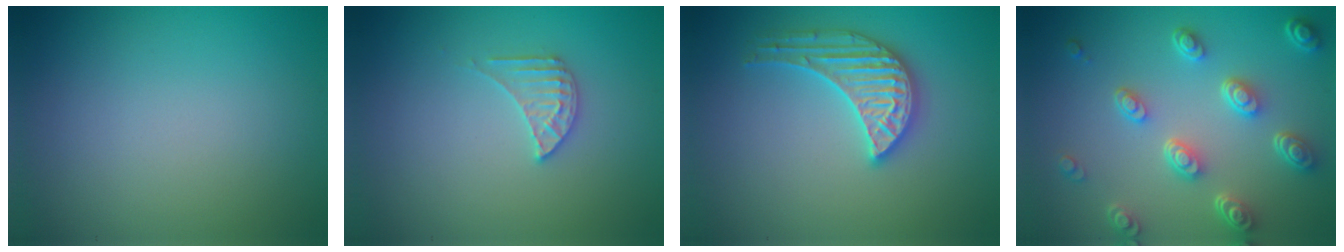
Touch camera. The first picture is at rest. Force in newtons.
{"total": 2.1, "press": 2.0, "slide": 0.4}
{"total": 3.6, "press": 3.6, "slide": 0.4}
{"total": 5.2, "press": 3.8, "slide": 3.5}